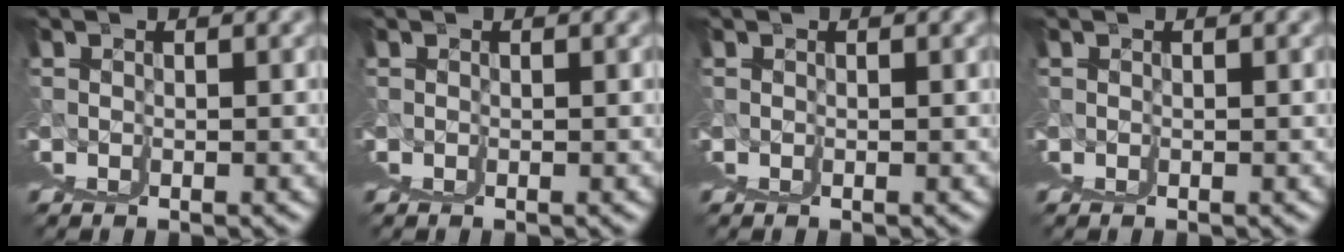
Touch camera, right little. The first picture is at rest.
{"total": 0.0}
{"total": 0.0}
{"total": 0.0}